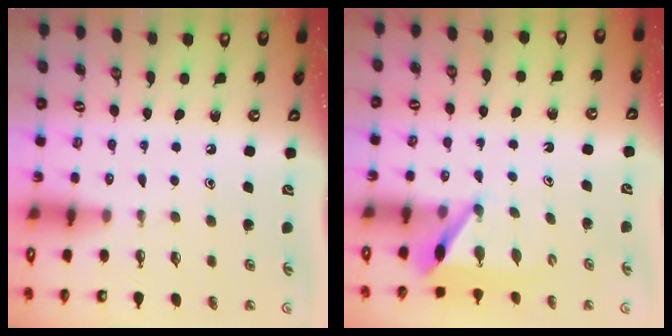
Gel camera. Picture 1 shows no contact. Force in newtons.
{"total": 6.1, "press": 6.1, "slide": 0.5}